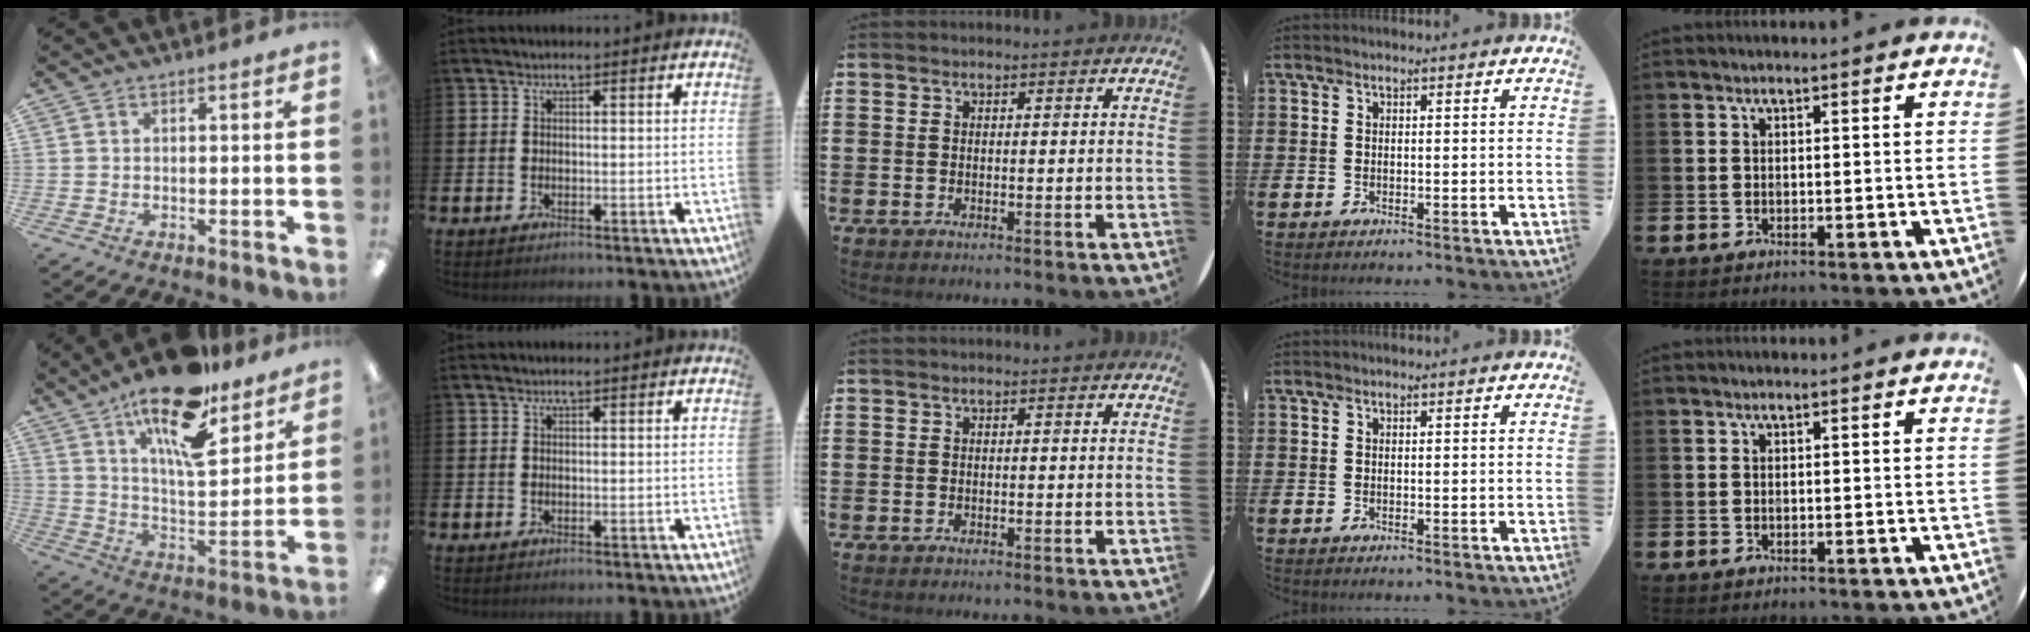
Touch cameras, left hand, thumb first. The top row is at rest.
{"thumb": {"total": 19.6, "force": [13.4, 6.8, 12.5], "torque": [-0.208, -0.077, 0.223]}}